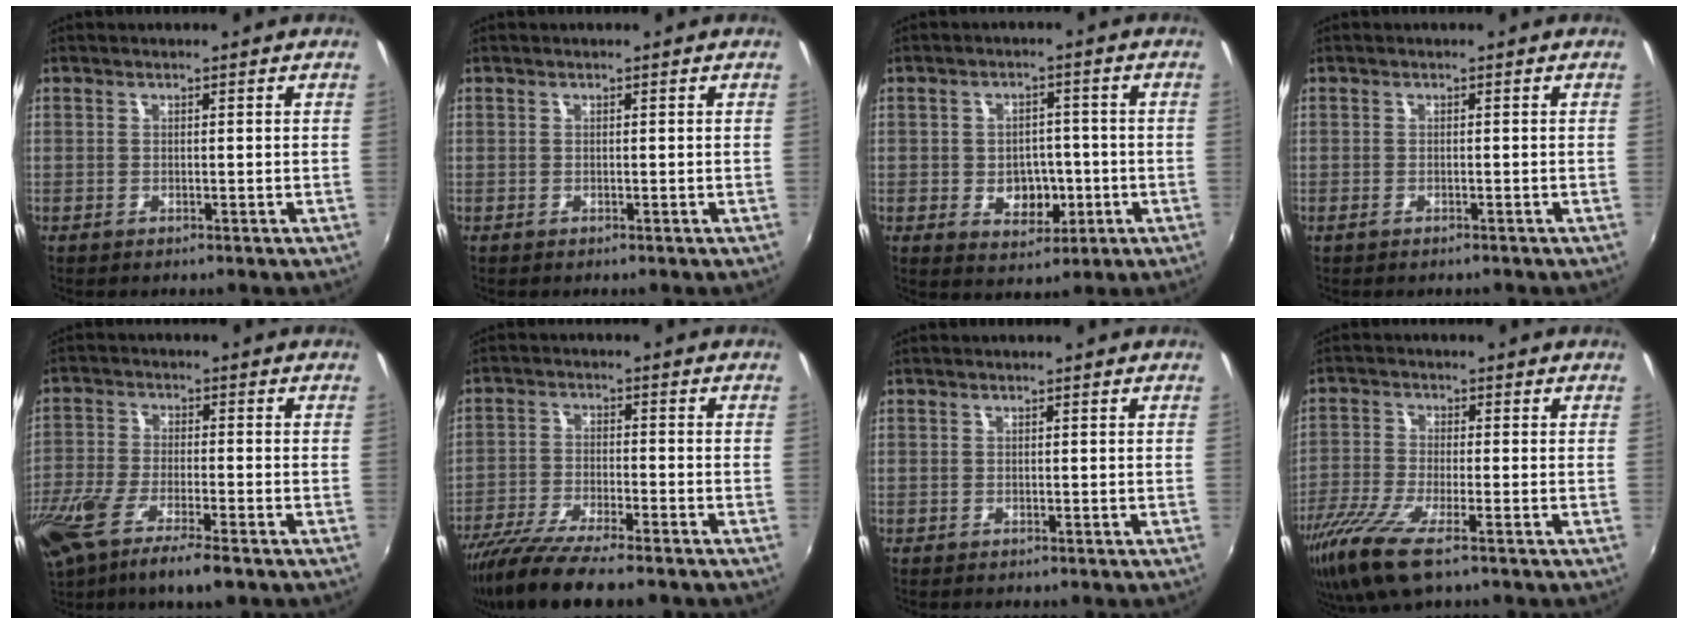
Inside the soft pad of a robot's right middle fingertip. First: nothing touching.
{"total": 0.0}
{"total": 6.6, "force": [-1.6, 4.9, 4.1], "torque": [-0.070, 0.000, -0.013]}
{"total": 1.3, "force": [-0.9, 0.7, 0.8], "torque": [-0.015, -0.005, -0.015]}
{"total": 13.1, "force": [-8.6, 2.8, 9.4], "torque": [-0.210, -0.049, -0.164]}
{"total": 12.2, "force": [-10.1, 1.5, 6.8], "torque": [-0.148, -0.039, -0.180]}
{"total": 0.0}
{"total": 11.1, "force": [-7.1, 2.2, 8.2], "torque": [-0.190, -0.039, -0.138]}